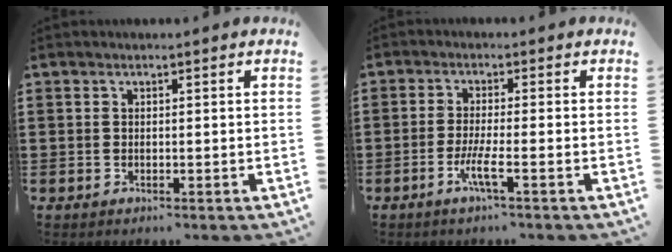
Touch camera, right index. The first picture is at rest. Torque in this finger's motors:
{"motor_torque": [-0.66, 0.87, 0.06, 0.08]}